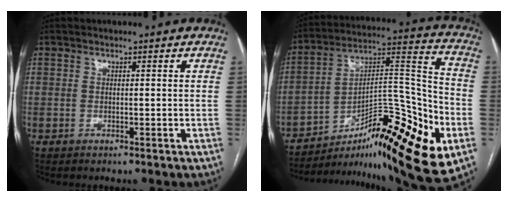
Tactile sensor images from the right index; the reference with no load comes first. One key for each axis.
{"total": 26.0, "fx": -13.2, "fy": 4.7, "fz": 21.9, "tx": -0.294, "ty": 0.013, "tz": -0.197}